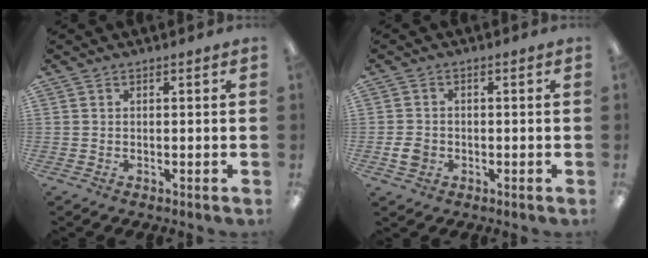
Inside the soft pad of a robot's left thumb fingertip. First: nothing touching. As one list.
[{"total": 3.6, "force": [-1.0, 3.0, 1.6], "torque": [-0.024, 0.001, -0.021]}]